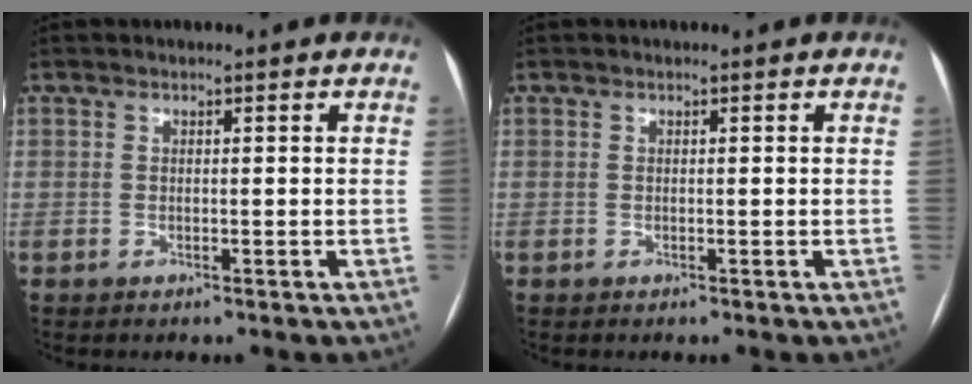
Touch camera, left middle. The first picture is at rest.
{"total": 0.0}